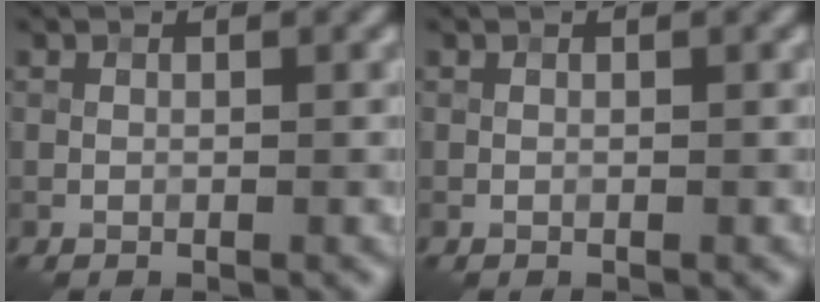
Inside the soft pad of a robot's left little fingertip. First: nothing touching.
{"total": 0.0}